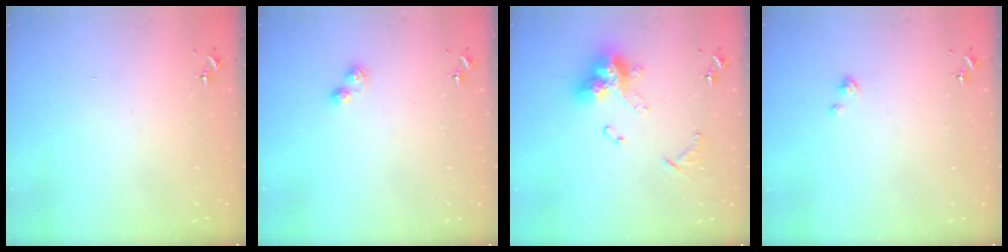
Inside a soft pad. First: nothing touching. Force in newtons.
{"total": 3.9, "press": 3.8, "slide": 0.6}
{"total": 17.4, "press": 17.3, "slide": 1.8}
{"total": 0.8, "press": 0.8, "slide": 0.2}